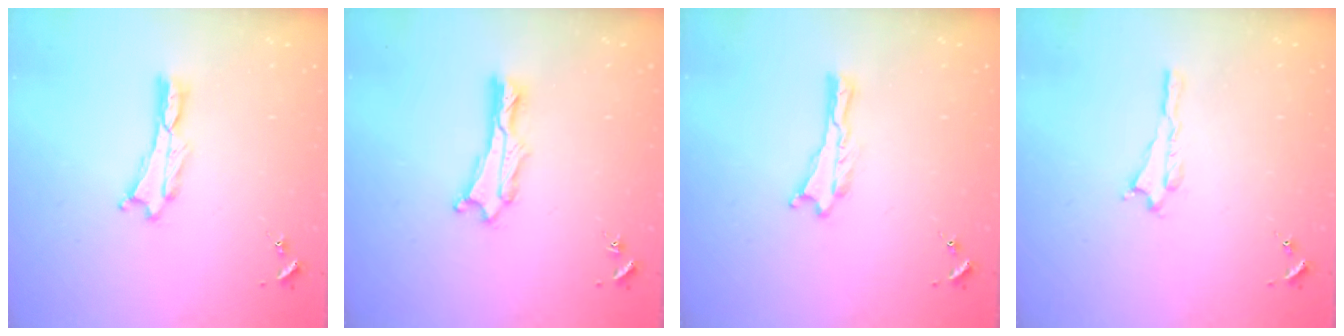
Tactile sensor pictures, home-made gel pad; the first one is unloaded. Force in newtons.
{"total": 1.1, "press": 1.1, "slide": 0.2}
{"total": 0.0}
{"total": 0.6, "press": 0.6, "slide": 0.2}